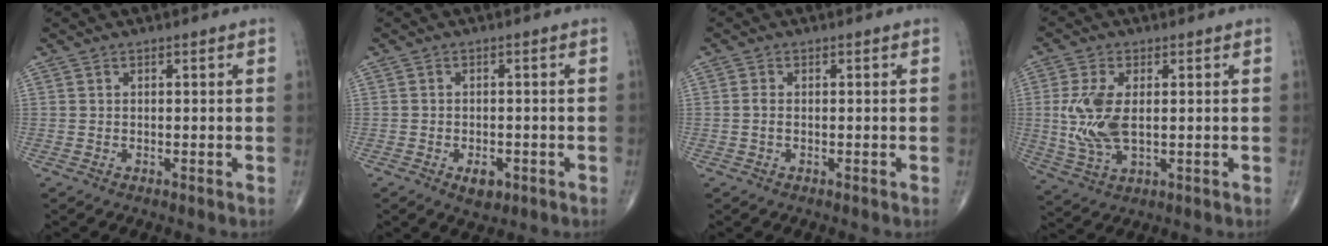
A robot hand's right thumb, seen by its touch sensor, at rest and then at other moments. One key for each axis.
{"total": 3.4, "fx": -1.5, "fy": 2.0, "fz": 2.2, "tx": -0.027, "ty": 0.001, "tz": -0.018}
{"total": 1.1, "fx": -0.2, "fy": 0.6, "fz": 1.0, "tx": -0.020, "ty": 0.001, "tz": -0.004}
{"total": 10.0, "fx": 0.6, "fy": 5.1, "fz": 8.5, "tx": -0.191, "ty": -0.007, "tz": 0.019}